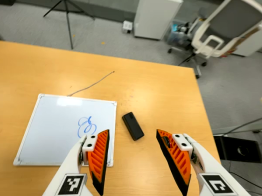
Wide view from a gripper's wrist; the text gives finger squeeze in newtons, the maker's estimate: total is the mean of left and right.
{"total": 0.0}